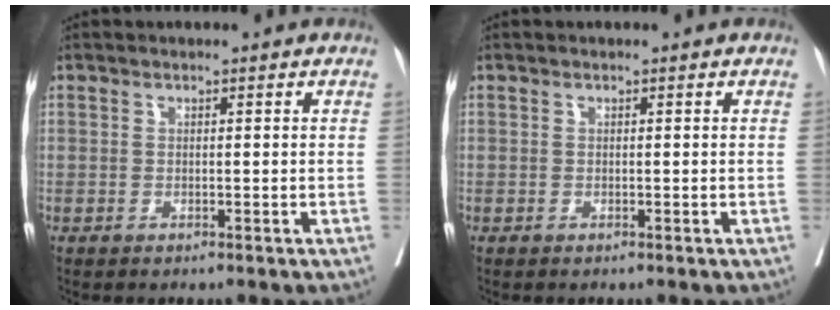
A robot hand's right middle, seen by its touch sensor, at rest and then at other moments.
{"total": 0.0}